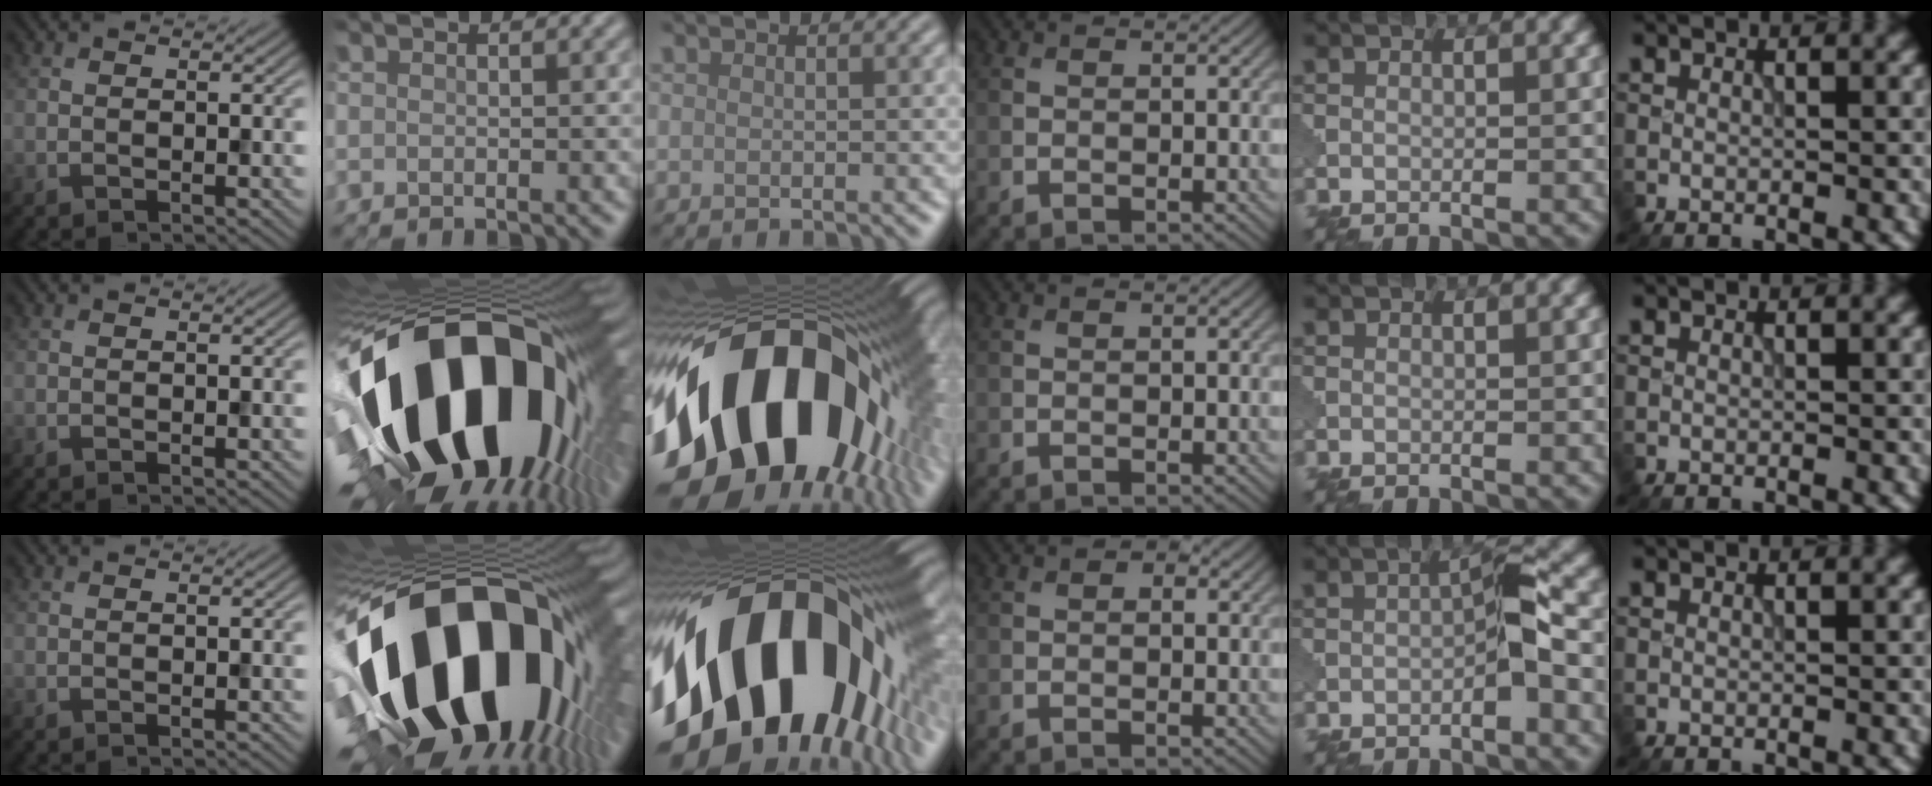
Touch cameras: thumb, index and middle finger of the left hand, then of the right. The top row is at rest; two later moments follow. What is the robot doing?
{"motion": "disassemble", "object": "puzzle pieces"}